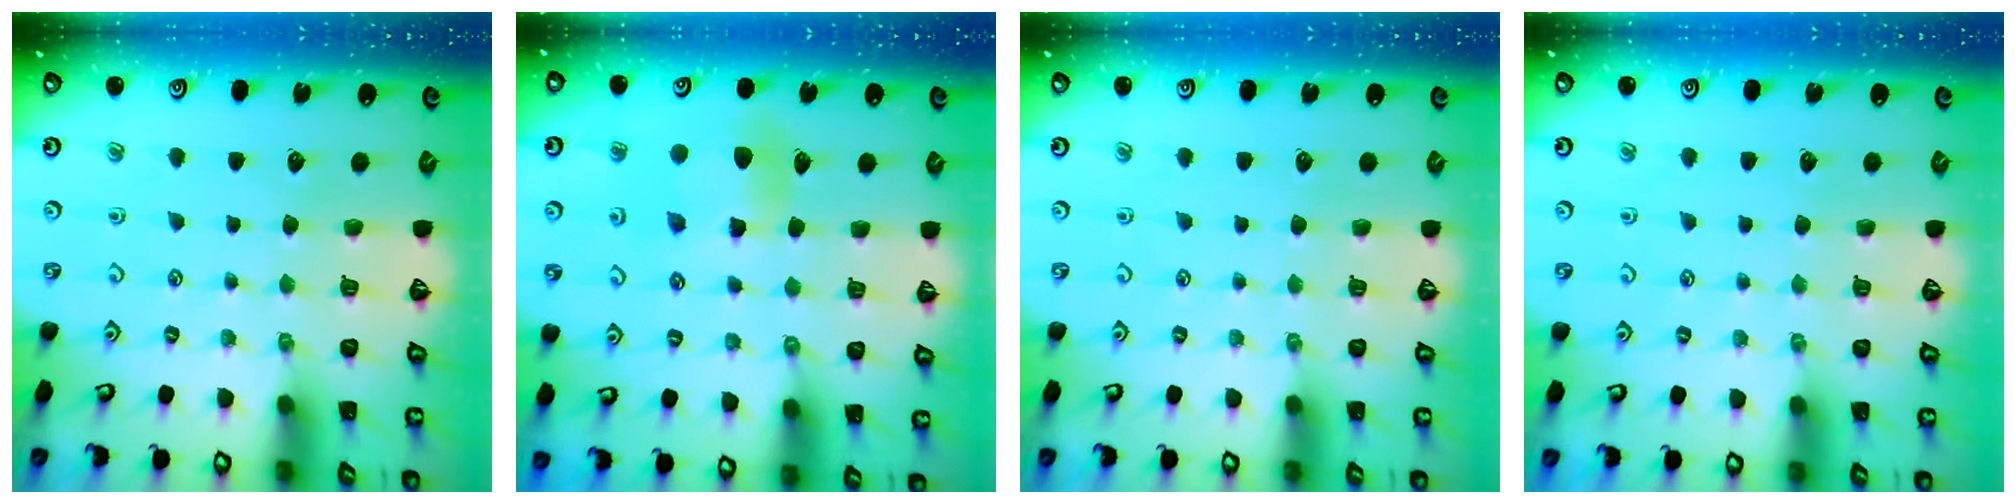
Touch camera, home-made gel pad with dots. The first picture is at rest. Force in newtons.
{"total": 7.8, "press": 7.8, "slide": 0.6}
{"total": 0.0}
{"total": 0.0}